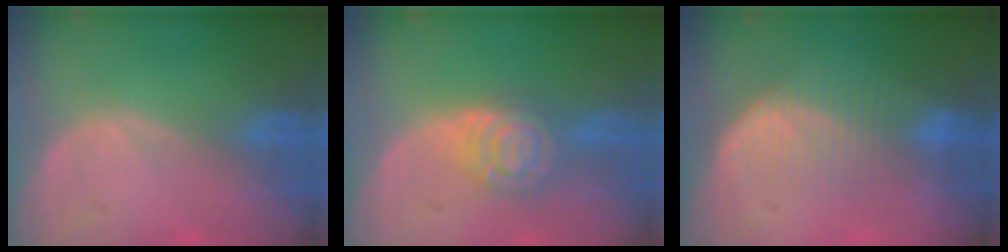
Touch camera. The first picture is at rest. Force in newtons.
{"total": 6.5, "press": 6.5, "slide": 0.5}
{"total": 6.8, "press": 6.3, "slide": 2.5}